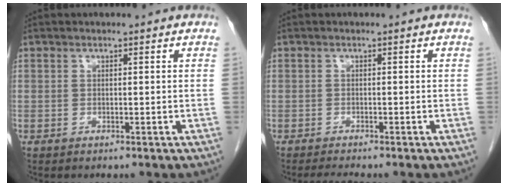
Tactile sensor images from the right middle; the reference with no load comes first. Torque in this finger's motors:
{"motor_torque": [0.01, -0.01, 0.01, 0.00]}